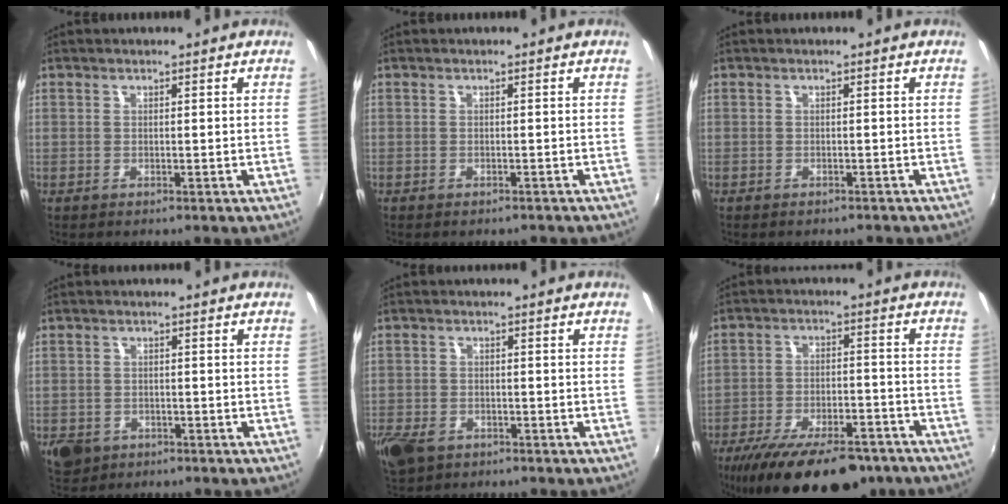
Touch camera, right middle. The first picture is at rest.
{"total": 1.8, "force": [-1.6, 0.5, 0.6], "torque": [-0.013, -0.008, -0.019]}
{"total": 2.0, "force": [-1.8, 0.5, 0.6], "torque": [-0.013, -0.009, -0.022]}
{"total": 5.1, "force": [-2.5, 3.9, 2.1], "torque": [-0.053, -0.006, -0.039]}
{"total": 7.6, "force": [-4.5, 4.8, 3.8], "torque": [-0.108, -0.019, -0.082]}
{"total": 21.6, "force": [-16.2, 7.9, 12.0], "torque": [-0.225, -0.031, -0.230]}